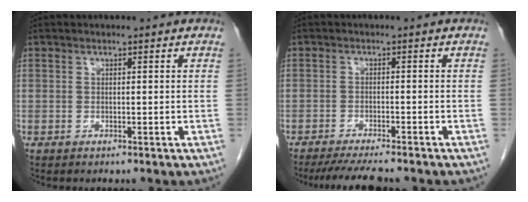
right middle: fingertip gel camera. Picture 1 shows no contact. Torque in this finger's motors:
{"motor_torque": [0.04, -0.03, 0.01, 0.03]}